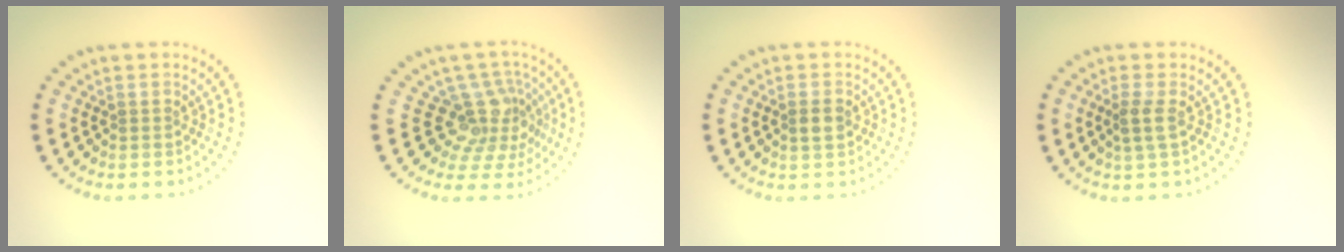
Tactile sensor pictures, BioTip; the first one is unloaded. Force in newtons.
{"total": 4.4, "press": 3.1, "slide": 3.1}
{"total": 1.6, "press": 1.5, "slide": 0.3}
{"total": 1.7, "press": 1.4, "slide": 1.0}